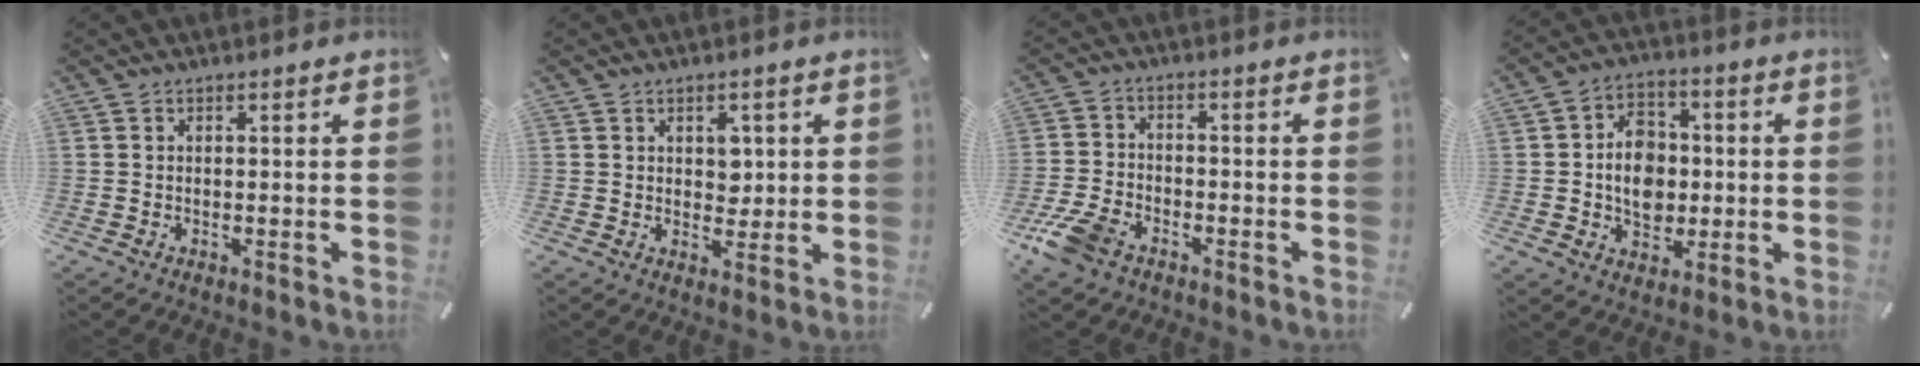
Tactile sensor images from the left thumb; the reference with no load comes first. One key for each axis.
{"total": 4.2, "fx": 1.1, "fy": 3.4, "fz": 2.1, "tx": -0.008, "ty": -0.009, "tz": 0.010}
{"total": 8.2, "fx": -5.4, "fy": 4.6, "fz": 4.1, "tx": -0.100, "ty": 0.018, "tz": -0.105}
{"total": 10.2, "fx": -0.6, "fy": 8.4, "fz": 5.8, "tx": -0.103, "ty": 0.016, "tz": -0.008}